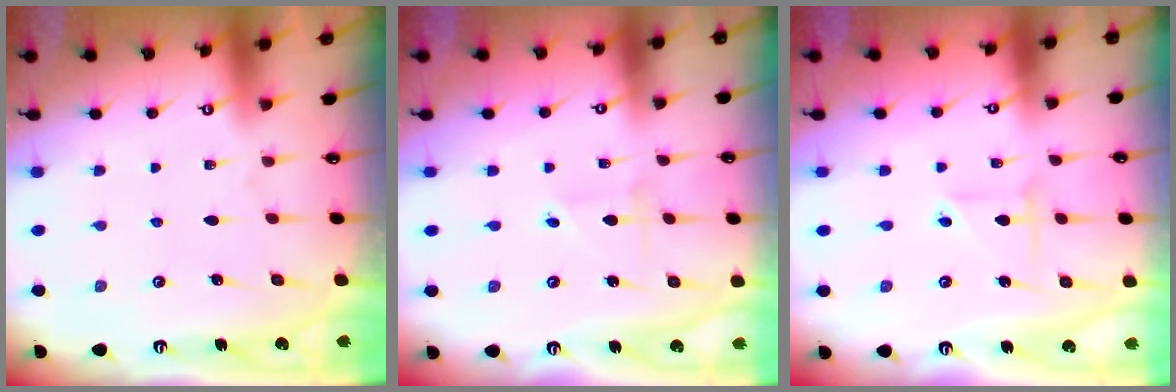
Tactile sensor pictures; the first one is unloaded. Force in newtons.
{"total": 0.7, "press": 0.7, "slide": 0.0}
{"total": 2.8, "press": 2.8, "slide": 0.2}